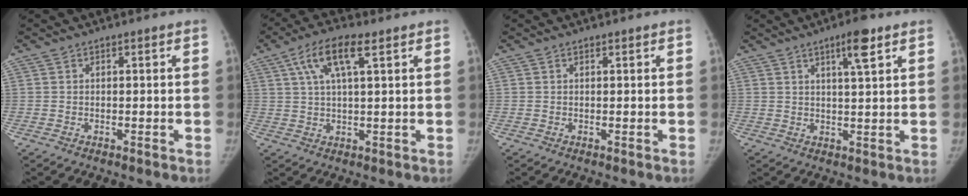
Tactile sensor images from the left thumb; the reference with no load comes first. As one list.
[{"total": 8.6, "force": [3.8, 2.3, 7.4], "torque": [-0.151, 0.008, 0.071]}, {"total": 0.0}, {"total": 5.8, "force": [3.3, 0.6, 4.7], "torque": [-0.075, -0.016, 0.054]}]